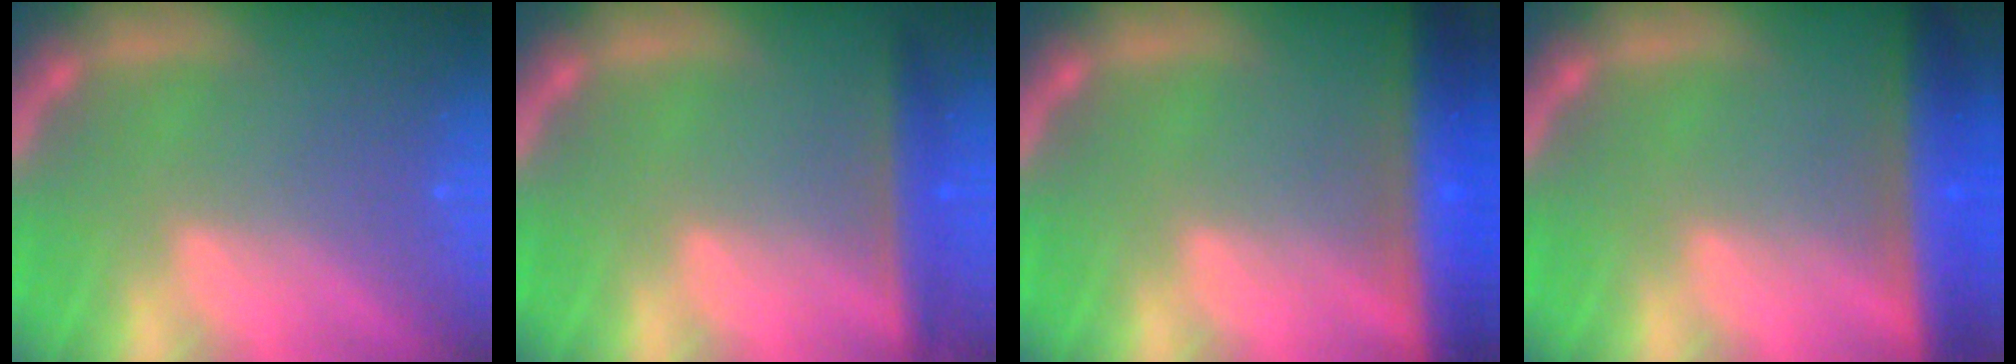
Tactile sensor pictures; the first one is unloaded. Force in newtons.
{"total": 3.4}
{"total": 9.5}
{"total": 7.0}